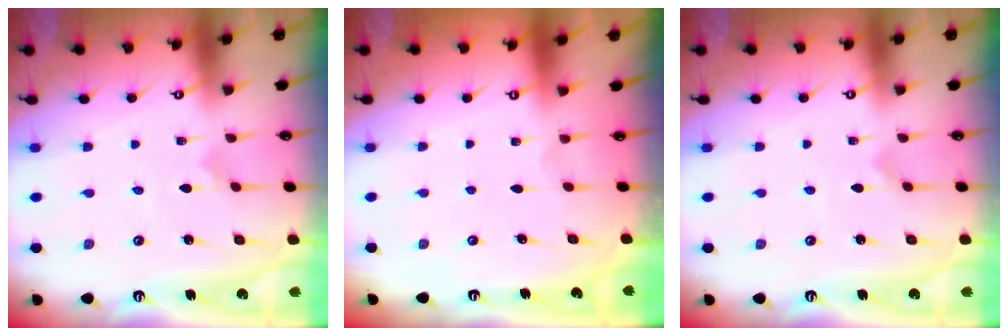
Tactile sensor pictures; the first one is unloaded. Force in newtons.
{"total": 0.0}
{"total": 0.0}